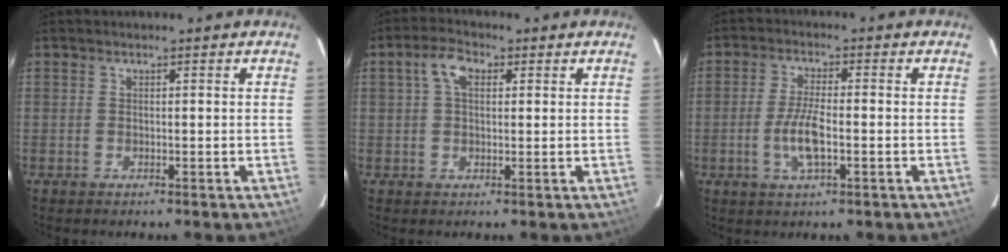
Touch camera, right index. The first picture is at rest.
{"total": 4.6, "force": [1.4, 2.7, 3.5], "torque": [-0.066, 0.017, 0.026]}
{"total": 6.5, "force": [-1.8, 1.9, 6.0], "torque": [-0.124, -0.002, -0.035]}